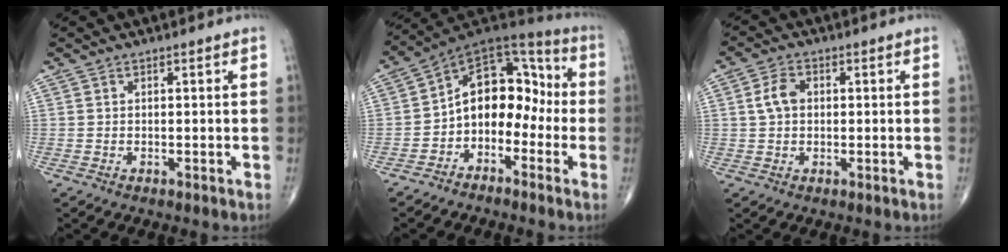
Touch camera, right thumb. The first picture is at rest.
{"total": 12.9, "force": [-2.9, 9.2, 8.5], "torque": [-0.086, 0.074, -0.064]}
{"total": 6.0, "force": [0.6, 3.8, 4.7], "torque": [-0.100, 0.017, 0.006]}